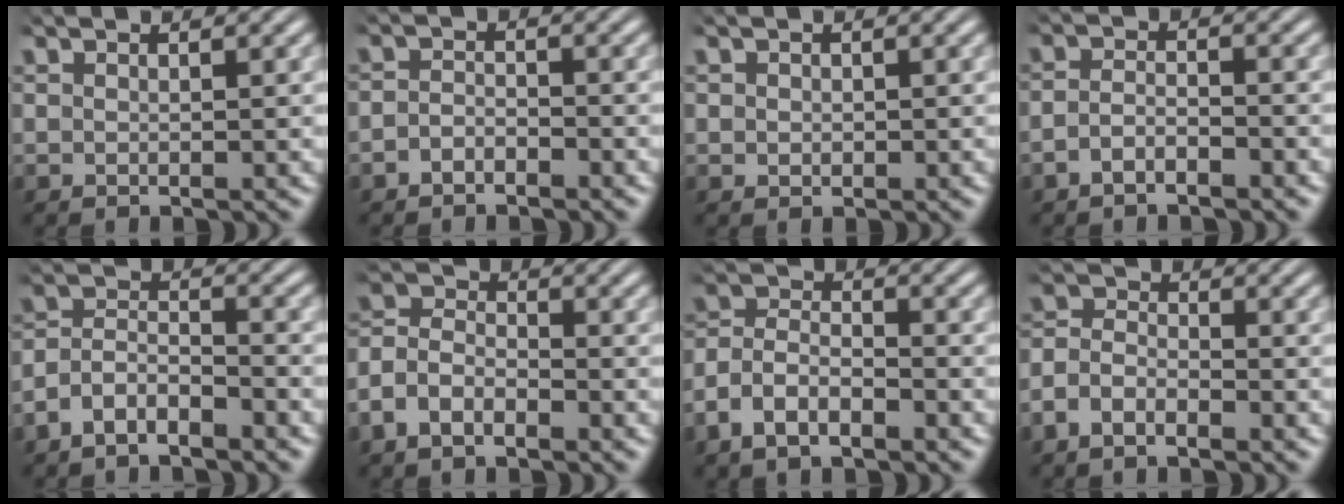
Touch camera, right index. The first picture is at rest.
{"total": 2.0, "force": [-1.8, 0.9, 0.3], "torque": [-0.007, -0.011, -0.031]}
{"total": 0.6, "force": [-0.1, 0.5, 0.4], "torque": [-0.013, -0.011, 0.007]}
{"total": 2.5, "force": [-2.1, 0.9, 1.0], "torque": [-0.022, -0.009, -0.035]}
{"total": 5.3, "force": [-3.3, 3.7, 1.7], "torque": [-0.038, -0.014, -0.063]}
{"total": 6.0, "force": [-1.8, 5.0, 2.6], "torque": [-0.062, -0.014, -0.039]}
{"total": 6.0, "force": [-2.6, 4.7, 2.6], "torque": [-0.063, -0.017, -0.050]}
{"total": 4.3, "force": [-2.0, 3.4, 1.8], "torque": [-0.042, -0.014, -0.039]}